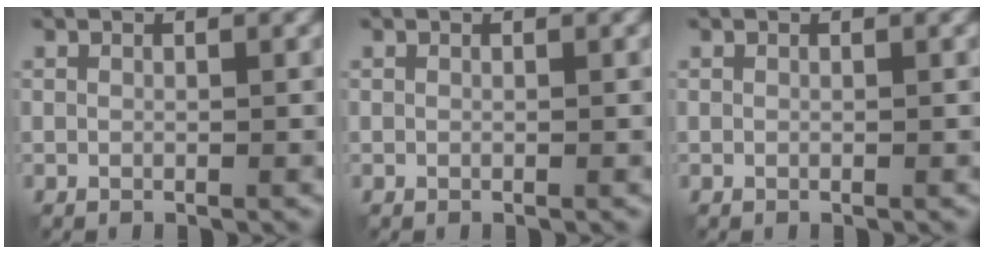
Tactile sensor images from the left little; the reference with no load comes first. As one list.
[{"total": 0.0}, {"total": 0.0}]